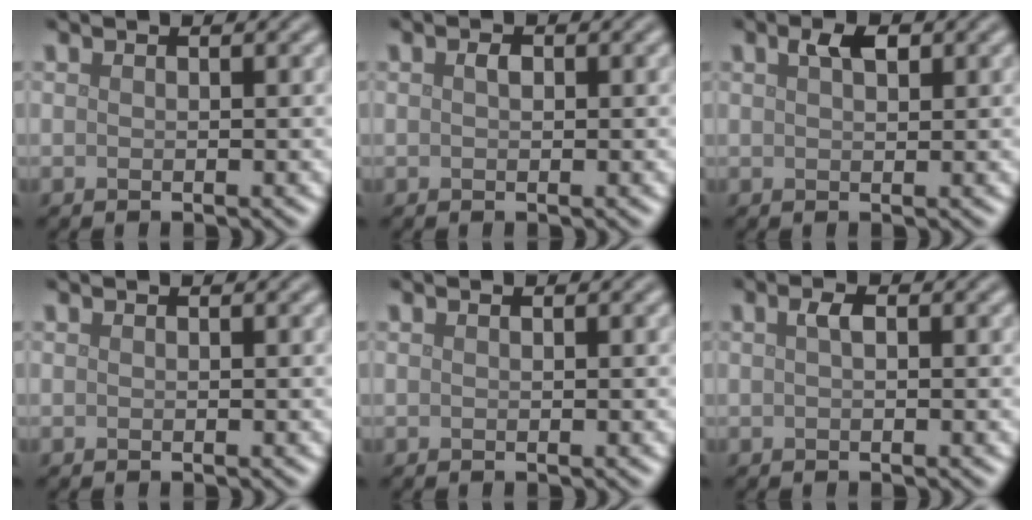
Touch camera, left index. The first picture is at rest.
{"total": 0.9, "force": [0.2, 0.6, 0.7], "torque": [-0.013, 0.000, 0.001]}
{"total": 2.0, "force": [1.0, 1.0, 1.5], "torque": [-0.026, 0.004, 0.020]}
{"total": 0.0}
{"total": 0.0}
{"total": 1.2, "force": [0.3, 0.5, 1.0], "torque": [-0.021, 0.003, 0.004]}